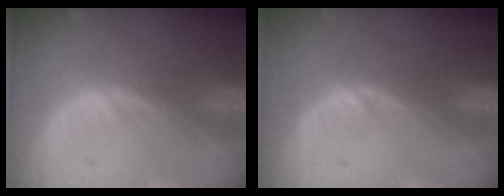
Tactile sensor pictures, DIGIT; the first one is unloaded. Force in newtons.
{"total": 0.5, "press": 0.5, "slide": 0.1}